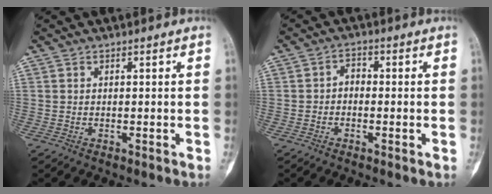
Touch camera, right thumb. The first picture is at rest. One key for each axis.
{"total": 2.2, "fx": -0.4, "fy": 1.6, "fz": 1.5, "tx": -0.009, "ty": 0.009, "tz": -0.020}